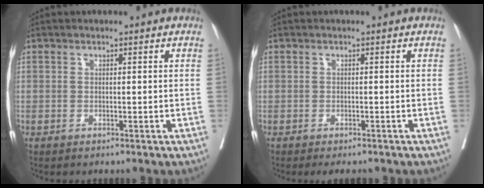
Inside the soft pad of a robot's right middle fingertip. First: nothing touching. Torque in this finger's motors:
{"motor_torque": [0.54, -0.63, 0.05, 0.02]}